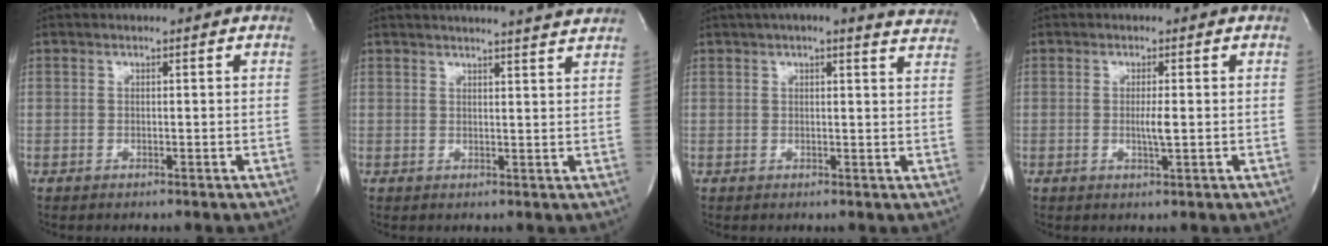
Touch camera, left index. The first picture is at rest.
{"total": 12.1, "force": [11.4, -0.3, 3.9], "torque": [-0.060, -0.010, 0.130]}
{"total": 11.3, "force": [10.1, 1.7, 4.9], "torque": [-0.056, 0.008, 0.103]}
{"total": 2.1, "force": [-0.2, 0.0, 2.1], "torque": [-0.046, -0.008, -0.003]}